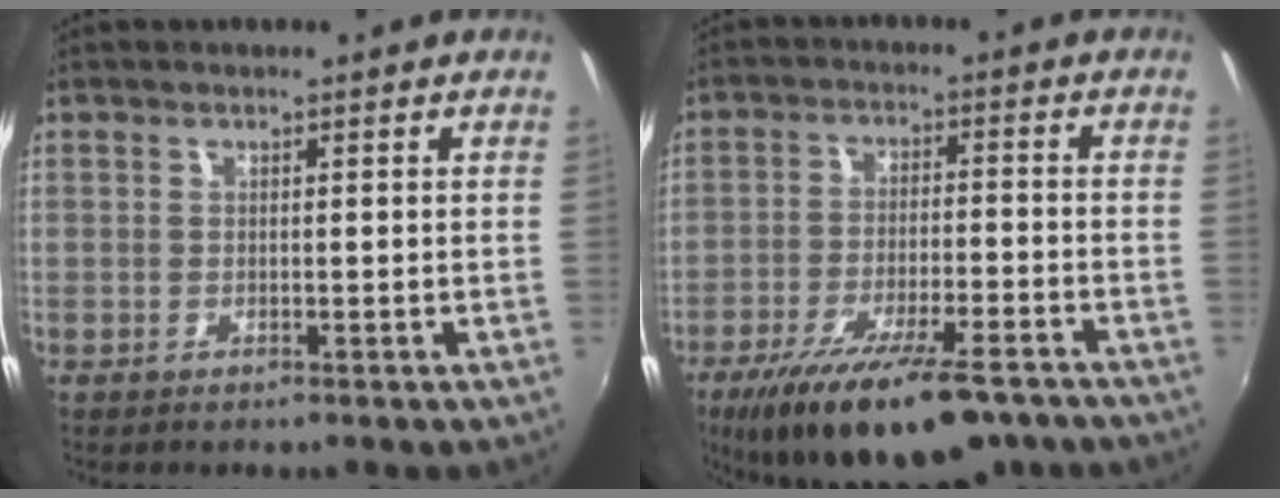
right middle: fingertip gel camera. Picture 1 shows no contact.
{"total": 18.9, "force": [-13.6, 5.7, 11.9], "torque": [-0.218, -0.040, -0.205]}